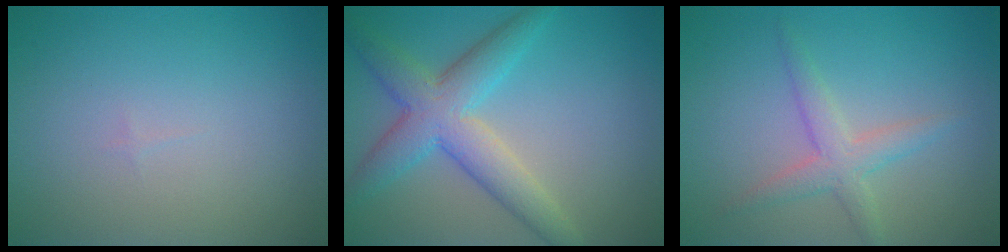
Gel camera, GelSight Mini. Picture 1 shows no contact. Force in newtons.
{"total": 5.9, "press": 5.9, "slide": 0.1}
{"total": 2.6, "press": 2.6, "slide": 0.1}